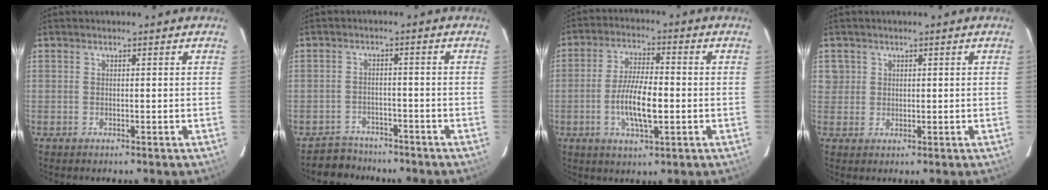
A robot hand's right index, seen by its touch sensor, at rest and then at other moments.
{"total": 5.2, "force": [-4.4, 2.9, -0.3], "torque": [-0.010, 0.018, -0.071]}
{"total": 9.2, "force": [-2.0, 2.8, 8.6], "torque": [-0.168, -0.002, -0.037]}
{"total": 2.8, "force": [0.8, 2.7, 0.1], "torque": [0.012, 0.013, 0.014]}